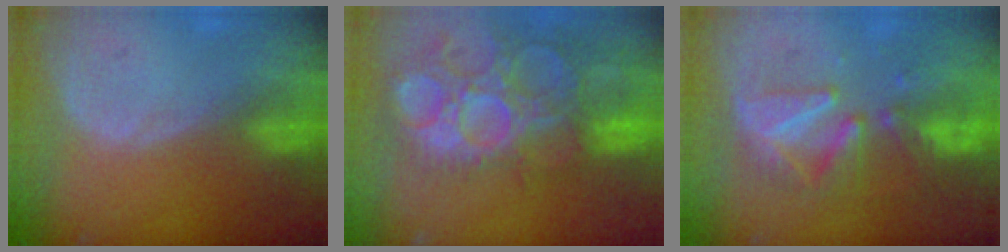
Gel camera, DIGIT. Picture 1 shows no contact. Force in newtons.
{"total": 15.0, "press": 12.5, "slide": 8.2}
{"total": 8.3, "press": 8.1, "slide": 1.9}